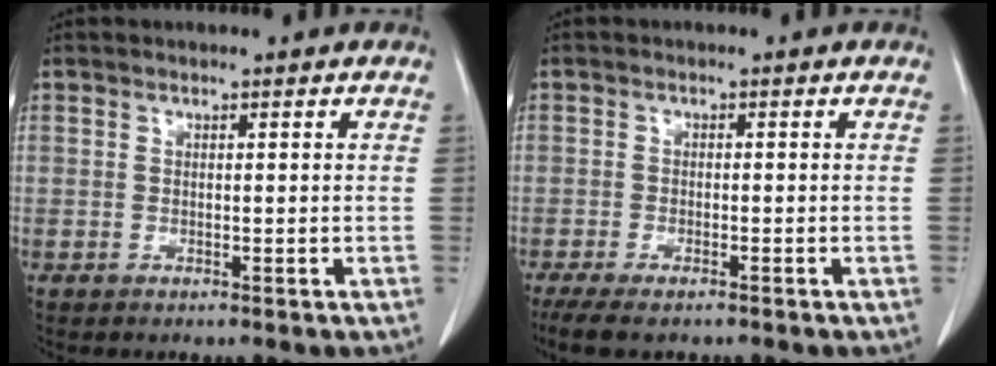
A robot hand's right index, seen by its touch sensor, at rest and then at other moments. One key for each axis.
{"total": 5.6, "fx": -4.3, "fy": 1.6, "fz": 3.2, "tx": -0.053, "ty": -0.013, "tz": -0.068}